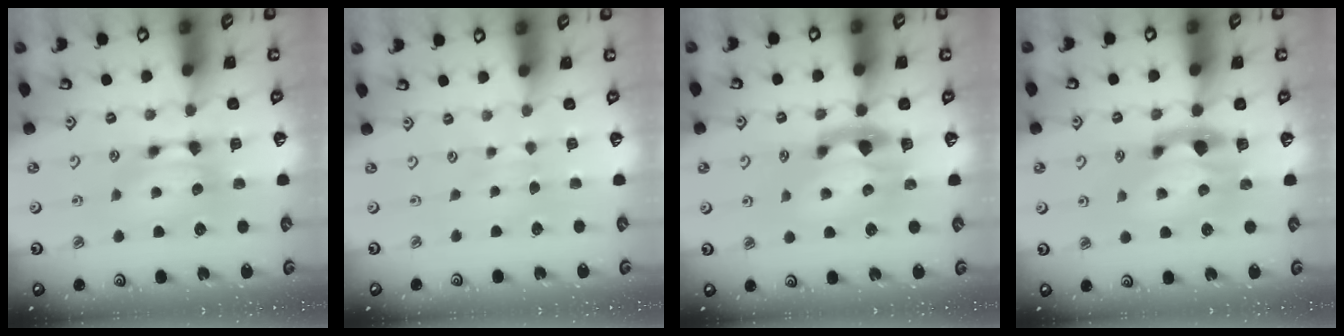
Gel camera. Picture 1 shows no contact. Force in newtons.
{"total": 2.6, "press": 2.6, "slide": 0.4}
{"total": 2.8, "press": 2.5, "slide": 1.3}
{"total": 2.9, "press": 2.6, "slide": 1.3}